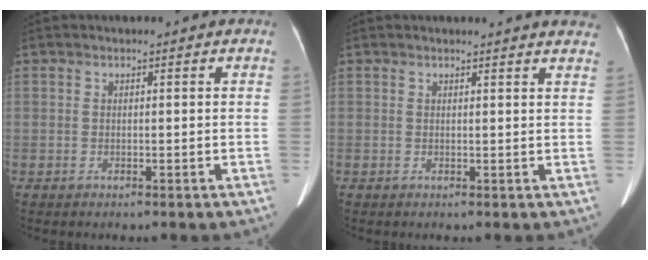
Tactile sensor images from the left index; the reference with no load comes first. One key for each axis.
{"total": 7.0, "fx": 6.8, "fy": 0.2, "fz": 1.6, "tx": -0.012, "ty": -0.011, "tz": 0.049}